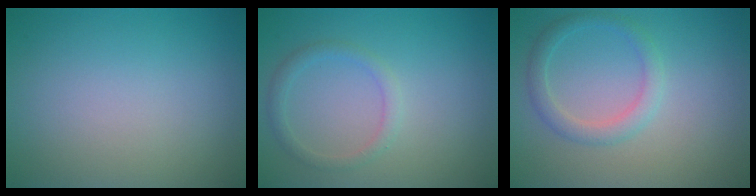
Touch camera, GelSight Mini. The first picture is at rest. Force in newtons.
{"total": 1.5, "press": 1.5, "slide": 0.1}
{"total": 2.2, "press": 2.2, "slide": 0.1}